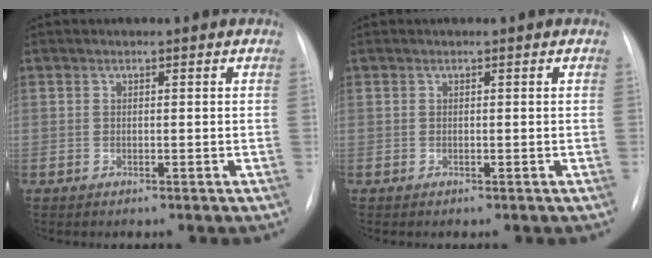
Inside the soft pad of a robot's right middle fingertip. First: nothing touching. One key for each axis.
{"total": 0.0}